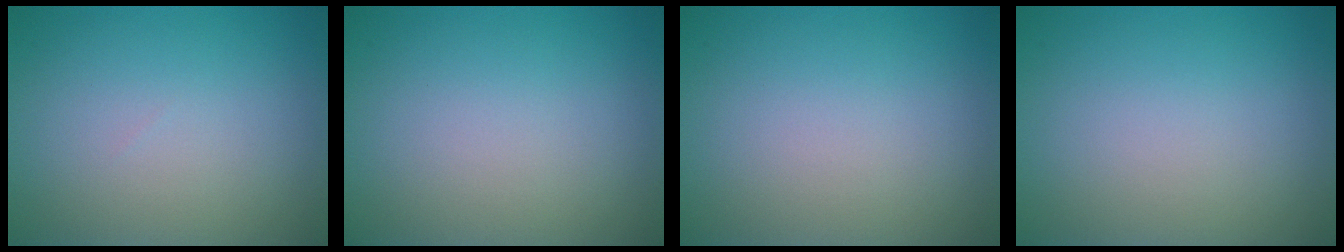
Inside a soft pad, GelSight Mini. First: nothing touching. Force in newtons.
{"total": 0.0}
{"total": 0.0}
{"total": 0.0}